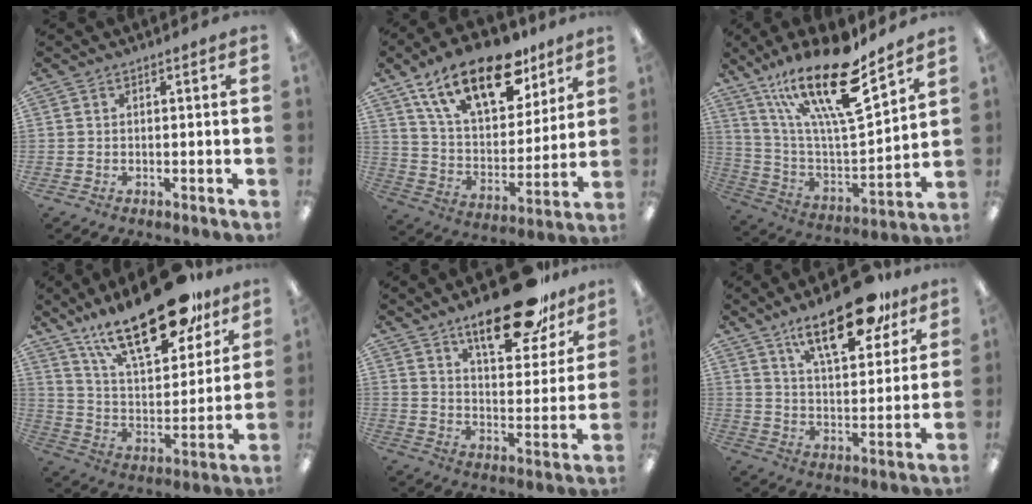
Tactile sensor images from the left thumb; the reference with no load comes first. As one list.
[{"total": 21.6, "force": [13.9, 10.2, 13.1], "torque": [-0.226, -0.066, 0.244]}, {"total": 23.5, "force": [16.0, 6.7, 15.9], "torque": [-0.301, -0.103, 0.268]}, {"total": 25.5, "force": [17.8, 9.7, 15.5], "torque": [-0.250, -0.098, 0.301]}, {"total": 19.3, "force": [14.0, 7.2, 11.2], "torque": [-0.159, -0.078, 0.229]}, {"total": 18.3, "force": [11.9, 7.3, 11.8], "torque": [-0.174, -0.052, 0.192]}]